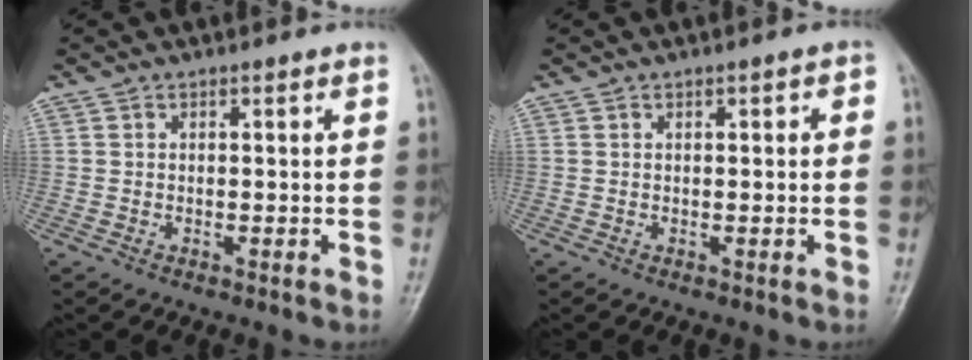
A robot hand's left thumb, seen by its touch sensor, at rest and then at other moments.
{"total": 1.8, "force": [0.4, 0.9, 1.5], "torque": [-0.014, 0.003, 0.002]}